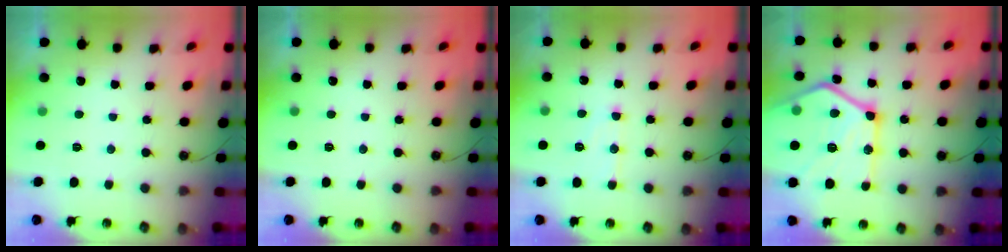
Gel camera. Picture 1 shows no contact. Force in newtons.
{"total": 0.0}
{"total": 8.3, "press": 8.2, "slide": 0.7}
{"total": 28.2, "press": 28.1, "slide": 3.0}